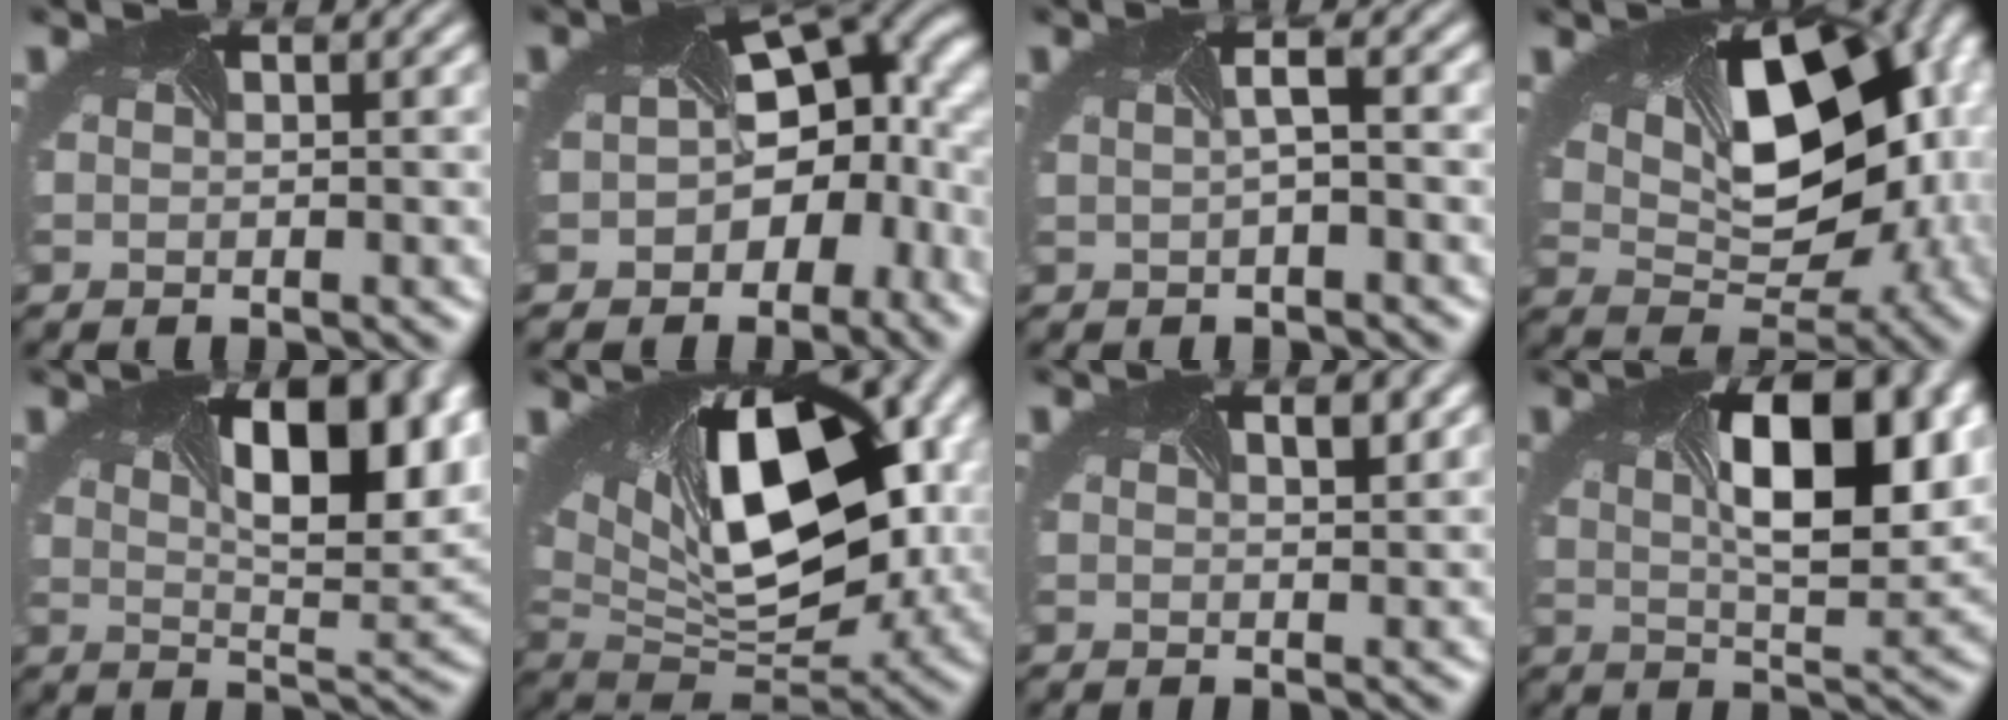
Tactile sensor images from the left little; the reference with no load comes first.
{"total": 11.7, "force": [-1.8, 7.7, 8.6], "torque": [-0.126, -0.025, -0.015]}
{"total": 1.3, "force": [-1.0, -0.4, 0.7], "torque": [-0.022, -0.004, -0.007]}
{"total": 13.9, "force": [1.5, 8.5, 10.9], "torque": [-0.148, -0.015, 0.053]}
{"total": 9.7, "force": [2.7, 3.9, 8.5], "torque": [-0.111, 0.003, 0.043]}
{"total": 13.9, "force": [2.7, 7.3, 11.5], "torque": [-0.196, -0.009, 0.057]}
{"total": 1.3, "force": [0.4, 0.5, 1.1], "torque": [-0.010, 0.007, 0.003]}
{"total": 8.4, "force": [1.3, 3.2, 7.6], "torque": [-0.123, -0.004, 0.033]}